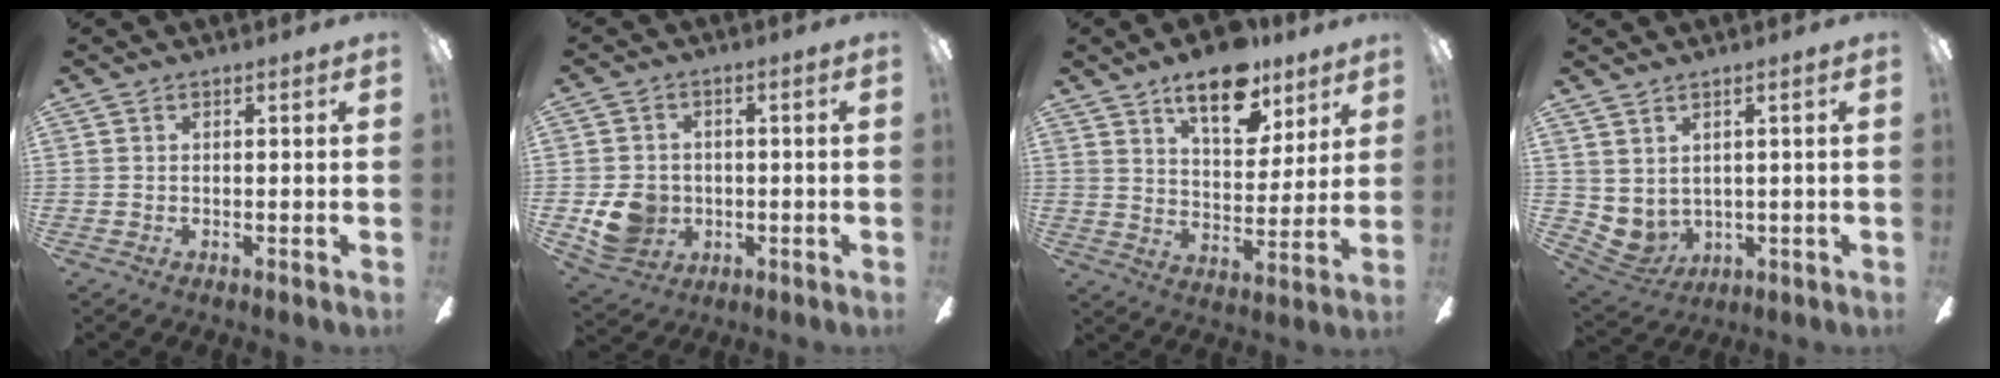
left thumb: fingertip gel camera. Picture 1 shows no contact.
{"total": 8.6, "force": [-1.4, 7.7, 3.5], "torque": [-0.079, 0.007, -0.023]}
{"total": 15.1, "force": [10.3, 7.0, 8.5], "torque": [-0.121, -0.051, 0.177]}
{"total": 3.8, "force": [2.3, 2.8, 1.2], "torque": [-0.051, -0.021, 0.044]}